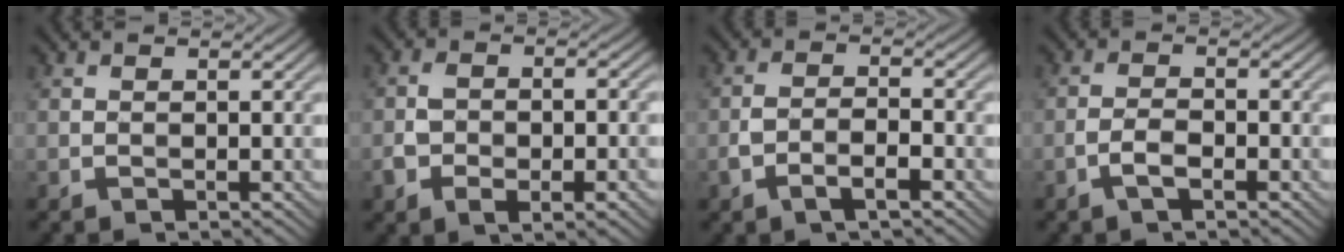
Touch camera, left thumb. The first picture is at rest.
{"total": 7.7, "force": [-3.5, 3.9, 5.7], "torque": [-0.104, -0.013, -0.055]}
{"total": 3.9, "force": [-2.2, 1.3, 2.9], "torque": [-0.061, 0.001, -0.045]}
{"total": 2.7, "force": [-1.5, 0.8, 2.0], "torque": [-0.045, 0.003, -0.035]}